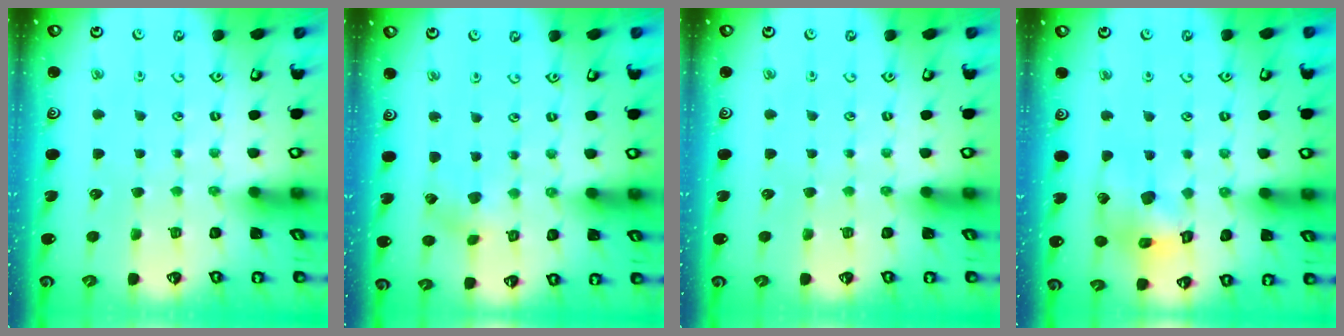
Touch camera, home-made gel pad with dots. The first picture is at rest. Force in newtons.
{"total": 2.7, "press": 2.6, "slide": 0.6}
{"total": 0.0}
{"total": 14.0, "press": 13.9, "slide": 1.9}